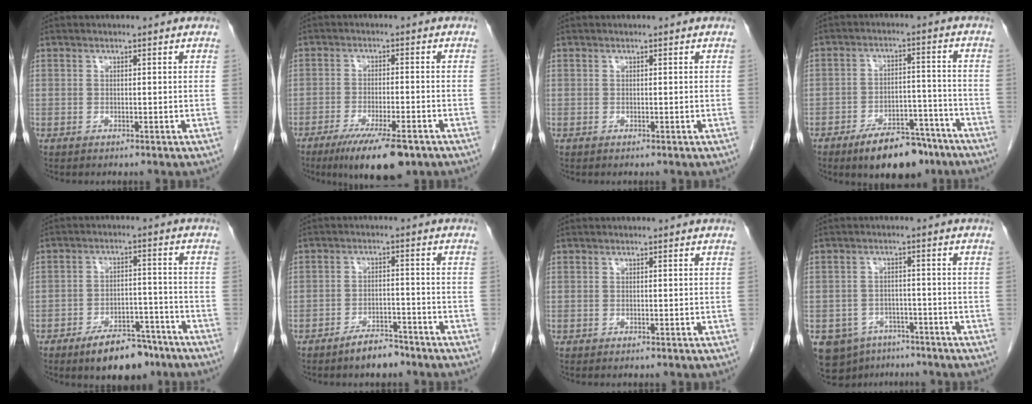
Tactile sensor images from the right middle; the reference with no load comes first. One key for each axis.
{"total": 10.6, "fx": -7.1, "fy": 2.0, "fz": 7.6, "tx": -0.123, "ty": -0.022, "tz": -0.109}
{"total": 0.0}
{"total": 10.7, "fx": -7.8, "fy": 4.4, "fz": 6.0, "tx": -0.083, "ty": 0.007, "tz": -0.119}
{"total": 9.1, "fx": -6.6, "fy": 3.8, "fz": 5.0, "tx": -0.073, "ty": 0.005, "tz": -0.101}
{"total": 4.4, "fx": -3.6, "fy": 1.5, "fz": 2.0, "tx": -0.037, "ty": 0.001, "tz": -0.056}
{"total": 0.0}
{"total": 7.8, "fx": -5.2, "fy": 5.4, "fz": 1.9, "tx": -0.035, "ty": 0.008, "tz": -0.073}